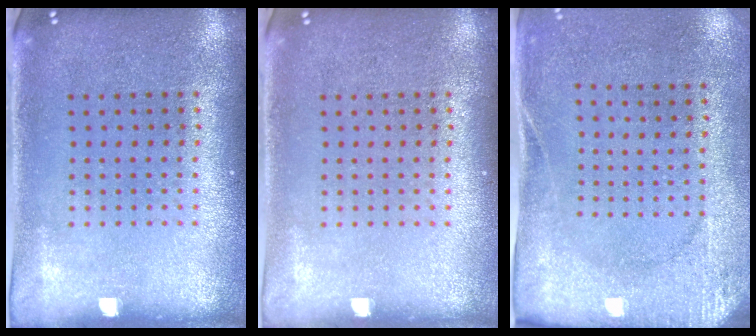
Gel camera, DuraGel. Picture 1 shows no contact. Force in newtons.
{"total": 0.0}
{"total": 2.7, "press": 2.1, "slide": 1.7}